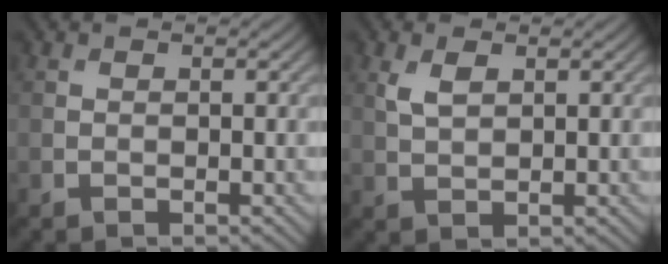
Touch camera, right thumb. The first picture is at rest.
{"total": 2.6, "force": [1.2, 1.3, 2.0], "torque": [-0.049, 0.000, 0.027]}